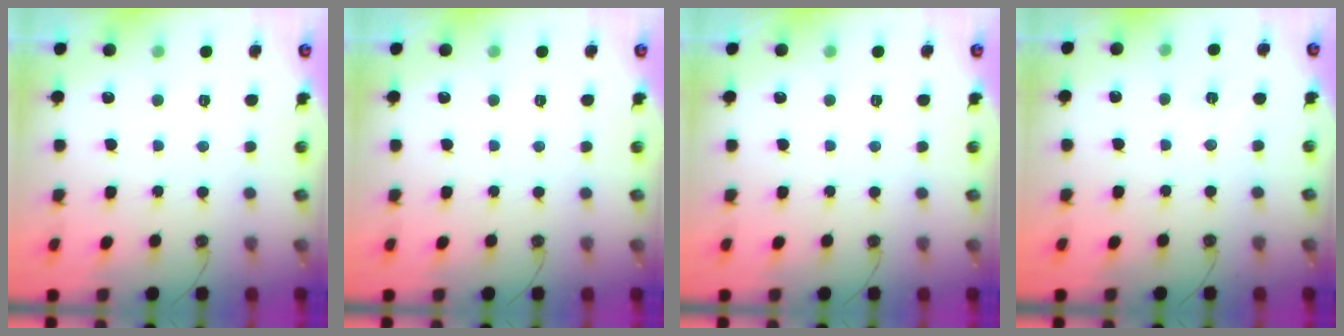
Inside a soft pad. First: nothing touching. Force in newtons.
{"total": 0.0}
{"total": 0.0}
{"total": 7.3, "press": 5.8, "slide": 4.4}